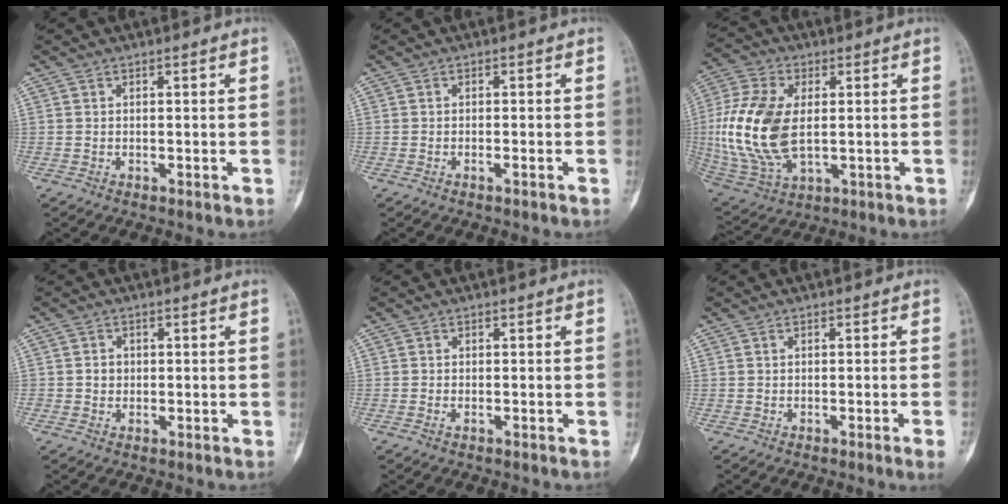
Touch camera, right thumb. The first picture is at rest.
{"total": 0.7, "force": [-0.4, 0.0, 0.6], "torque": [-0.015, 0.004, -0.006]}
{"total": 18.0, "force": [0.3, 10.3, 14.8], "torque": [-0.323, -0.006, 0.015]}
{"total": 1.9, "force": [0.0, 1.7, 0.6], "torque": [0.008, 0.007, -0.001]}
{"total": 0.7, "force": [-0.4, 0.3, 0.6], "torque": [-0.016, 0.002, -0.006]}
{"total": 2.3, "force": [-1.1, -0.3, 1.9], "torque": [-0.036, -0.002, -0.017]}